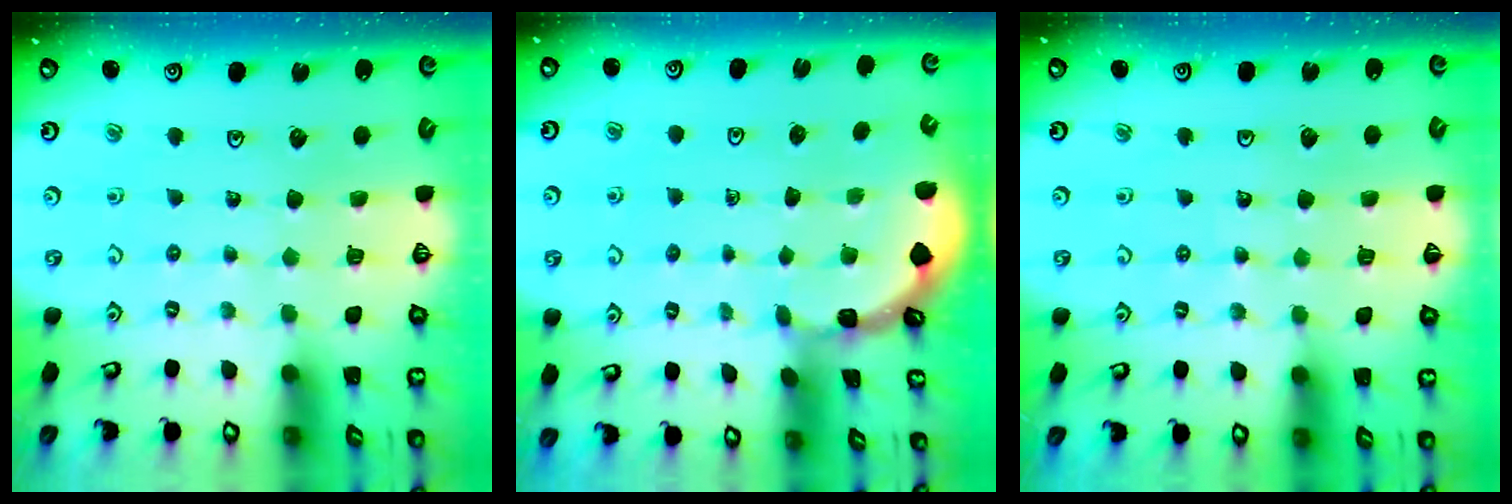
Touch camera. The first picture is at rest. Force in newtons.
{"total": 0.7, "press": 0.7, "slide": 0.1}
{"total": 2.9, "press": 2.9, "slide": 0.3}